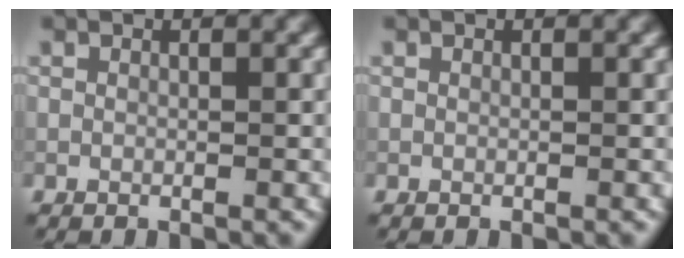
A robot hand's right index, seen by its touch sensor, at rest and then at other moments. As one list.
[{"total": 0.0}]